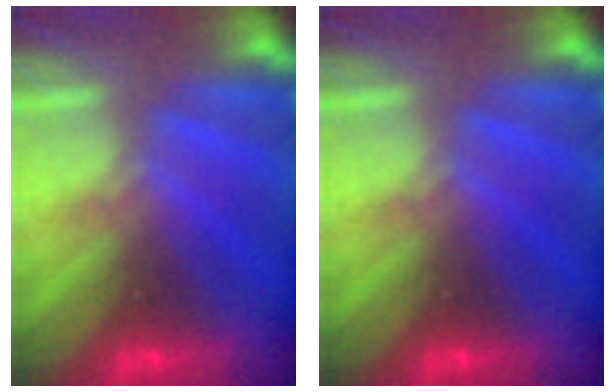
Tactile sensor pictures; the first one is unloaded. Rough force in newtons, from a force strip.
{"total": 0.0}